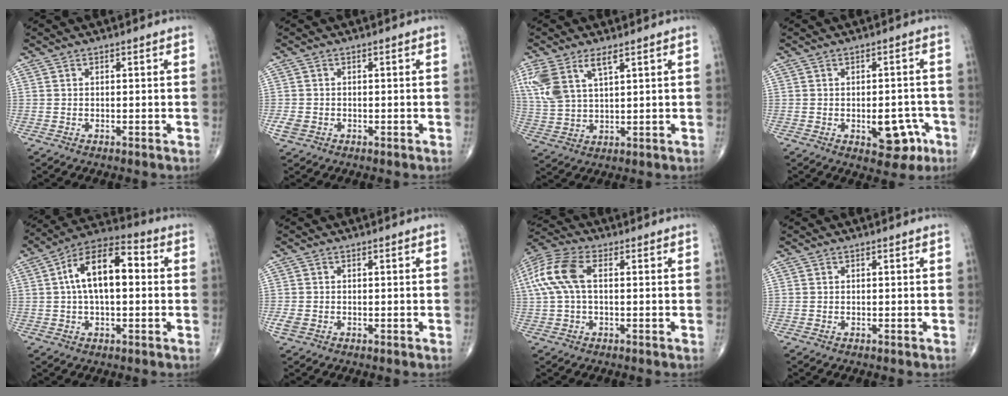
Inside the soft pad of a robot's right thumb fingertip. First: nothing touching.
{"total": 2.3, "force": [-1.0, 1.8, 1.0], "torque": [-0.020, 0.004, -0.020]}
{"total": 9.6, "force": [4.9, 4.1, 7.2], "torque": [-0.171, -0.004, 0.108]}
{"total": 7.9, "force": [-2.8, 4.4, 5.9], "torque": [-0.048, 0.018, -0.024]}
{"total": 13.9, "force": [1.7, 7.0, 11.9], "torque": [-0.198, 0.035, 0.018]}
{"total": 1.8, "force": [-0.5, 1.3, 1.0], "torque": [-0.030, -0.002, -0.010]}
{"total": 10.6, "force": [1.6, 5.6, 8.8], "torque": [-0.216, 0.031, 0.029]}
{"total": 0.0}